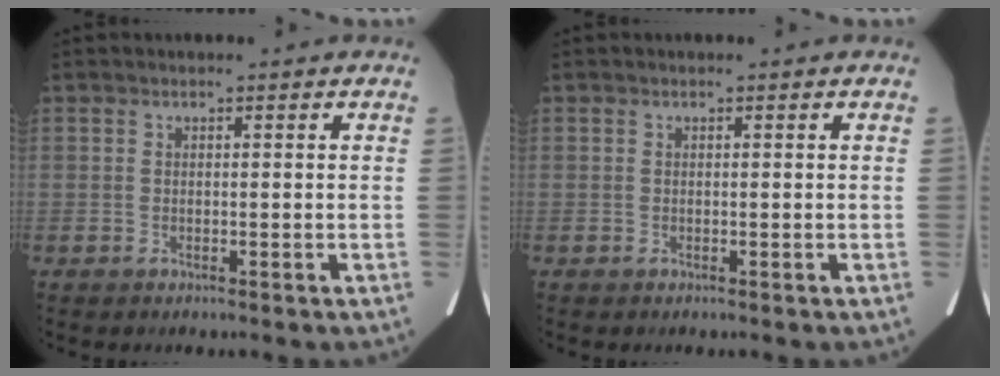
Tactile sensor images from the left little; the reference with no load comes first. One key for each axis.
{"total": 0.0}